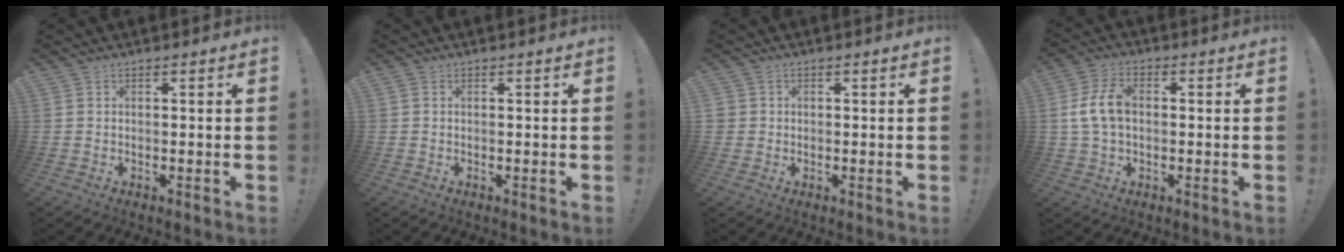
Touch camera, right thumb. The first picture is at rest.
{"total": 0.5, "force": [0.1, 0.4, 0.3], "torque": [-0.015, 0.005, 0.003]}
{"total": 1.7, "force": [-0.1, 1.7, 0.2], "torque": [0.003, 0.001, -0.002]}
{"total": 9.3, "force": [0.3, 6.0, 7.1], "torque": [-0.142, 0.013, 0.013]}